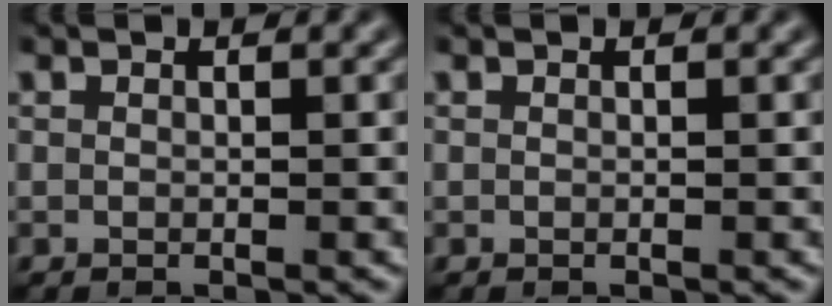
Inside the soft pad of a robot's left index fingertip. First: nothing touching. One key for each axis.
{"total": 0.0}